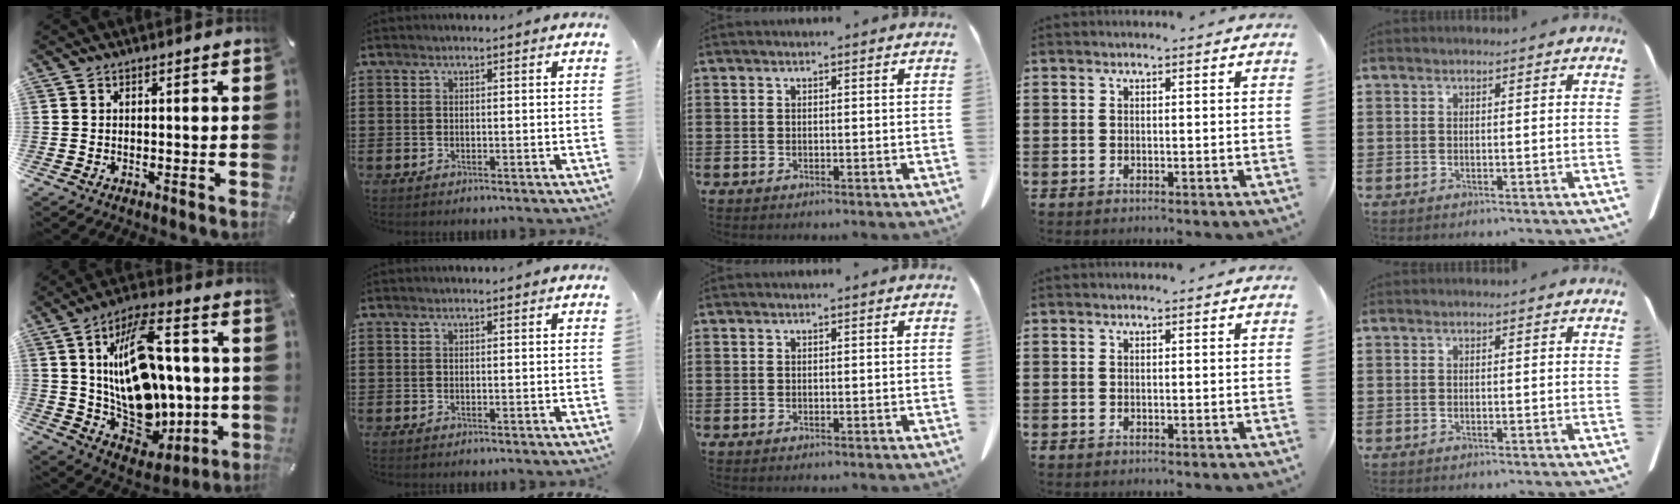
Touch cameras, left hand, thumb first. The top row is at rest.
{"thumb": {"total": 21.9, "force": [3.3, 13.6, 16.8], "torque": [-0.306, -0.029, 0.059]}}